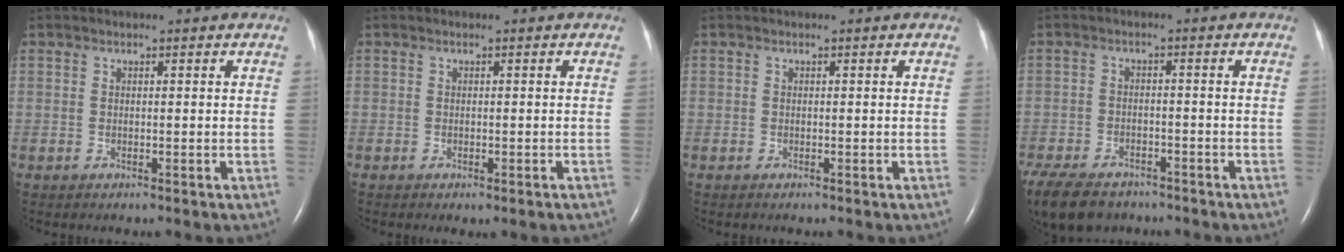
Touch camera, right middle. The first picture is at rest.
{"total": 0.9, "force": [-0.5, 0.1, 0.7], "torque": [-0.012, -0.003, -0.003]}
{"total": 0.0}
{"total": 14.0, "force": [-10.1, 7.4, 6.3], "torque": [-0.167, -0.028, -0.149]}